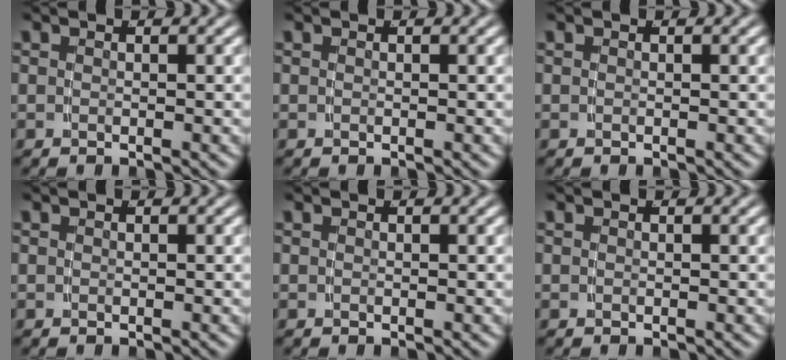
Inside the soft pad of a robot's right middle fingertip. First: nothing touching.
{"total": 0.0}
{"total": 0.0}
{"total": 0.0}
{"total": 0.0}
{"total": 0.0}